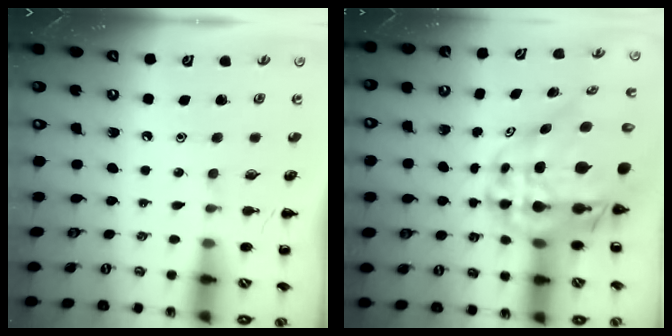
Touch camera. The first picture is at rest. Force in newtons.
{"total": 15.8, "press": 15.1, "slide": 4.7}